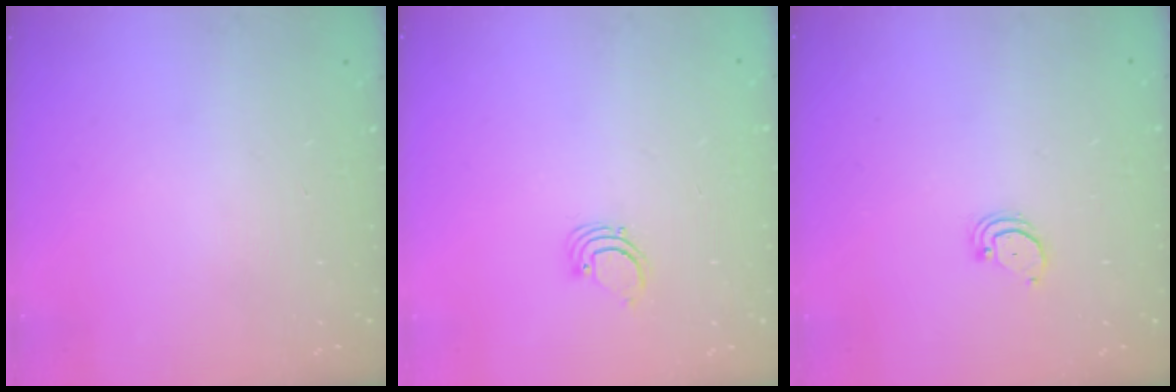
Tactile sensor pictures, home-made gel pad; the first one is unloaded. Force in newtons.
{"total": 2.2, "press": 2.2, "slide": 0.2}
{"total": 2.1, "press": 2.1, "slide": 0.2}